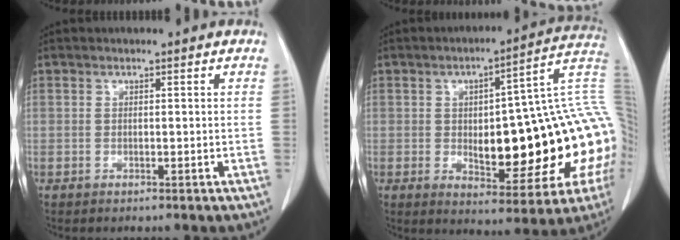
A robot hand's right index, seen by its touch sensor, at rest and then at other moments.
{"total": 25.2, "force": [-1.2, 5.9, 24.4], "torque": [-0.262, 0.030, -0.007]}